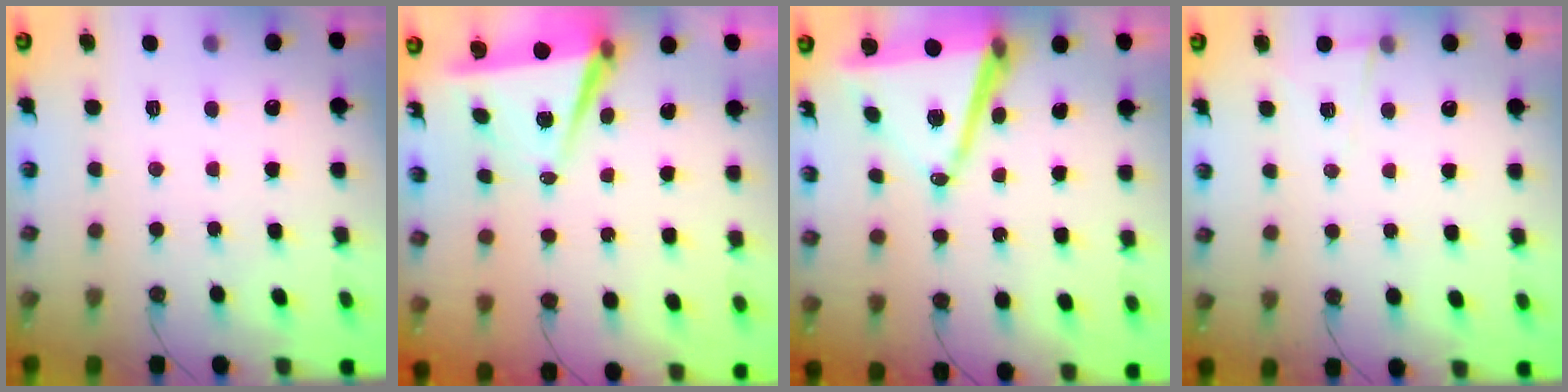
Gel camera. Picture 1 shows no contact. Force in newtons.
{"total": 6.0, "press": 4.1, "slide": 4.3}
{"total": 12.6, "press": 12.0, "slide": 4.0}
{"total": 5.0, "press": 3.5, "slide": 3.6}